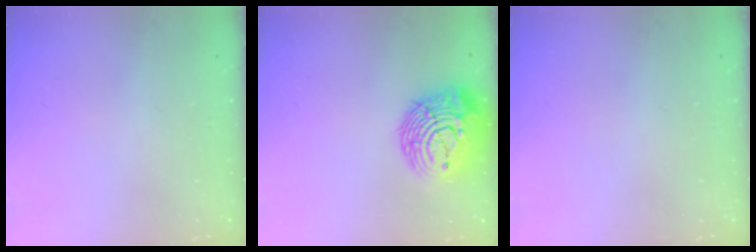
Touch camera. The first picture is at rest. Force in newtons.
{"total": 16.8, "press": 16.6, "slide": 2.7}
{"total": 0.0}